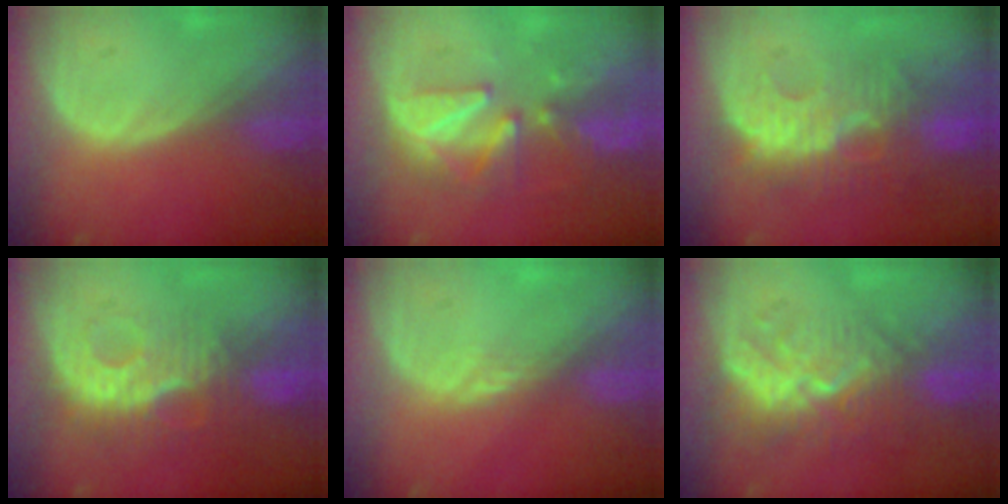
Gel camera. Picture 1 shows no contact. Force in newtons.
{"total": 8.4, "press": 8.1, "slide": 2.1}
{"total": 10.0, "press": 9.6, "slide": 2.7}
{"total": 9.2, "press": 8.5, "slide": 3.5}
{"total": 1.5, "press": 1.3, "slide": 0.8}
{"total": 9.5, "press": 8.6, "slide": 4.1}